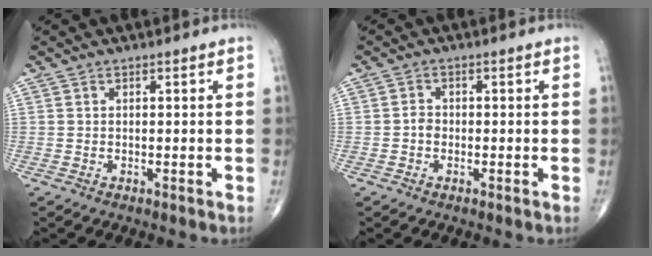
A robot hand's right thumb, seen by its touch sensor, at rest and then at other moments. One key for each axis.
{"total": 1.5, "fx": -0.5, "fy": 1.2, "fz": 0.8, "tx": -0.006, "ty": 0.005, "tz": -0.013}